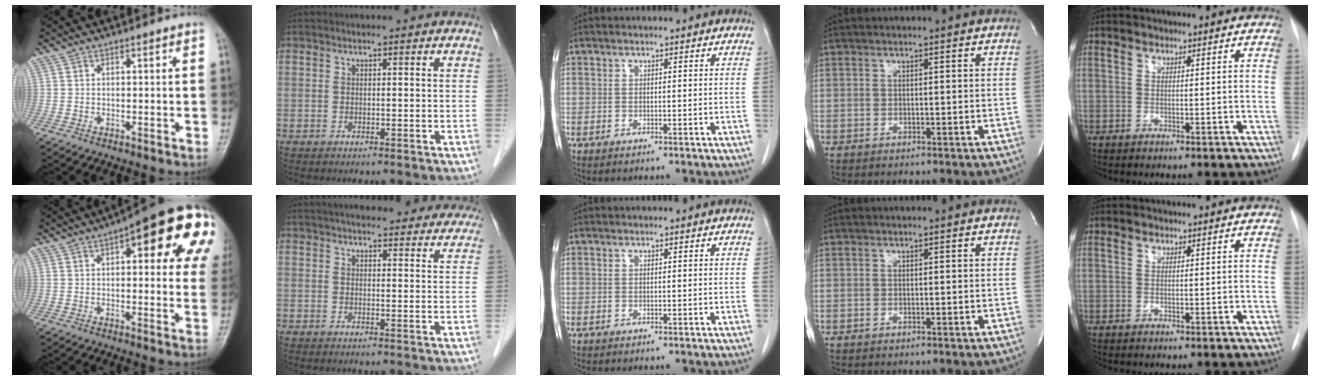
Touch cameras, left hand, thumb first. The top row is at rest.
{"thumb": {"total": 22.1, "force": [8.2, 7.9, 18.9], "torque": [-0.212, 0.009, 0.094]}, "index": {"total": 20.6, "force": [18.6, 4.9, 7.2], "torque": [-0.085, 0.010, 0.220]}}